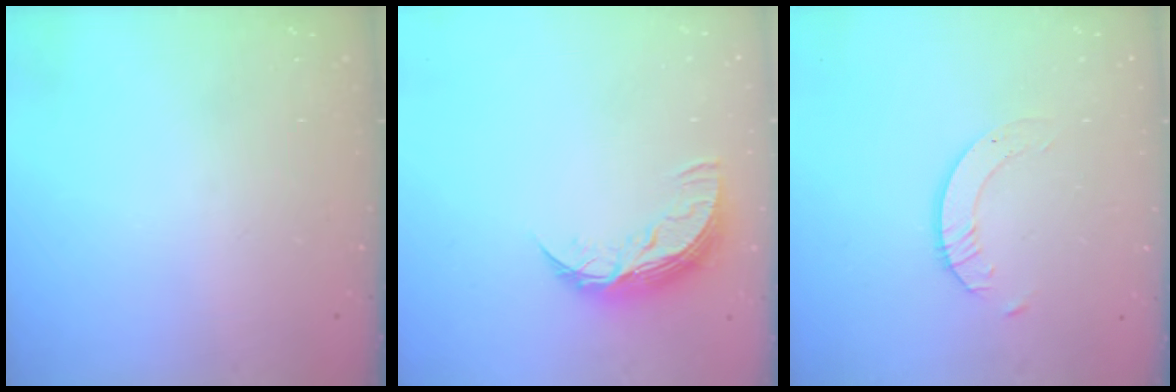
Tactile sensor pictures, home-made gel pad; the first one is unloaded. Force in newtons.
{"total": 9.1, "press": 9.1, "slide": 0.4}
{"total": 2.3, "press": 2.3, "slide": 0.2}